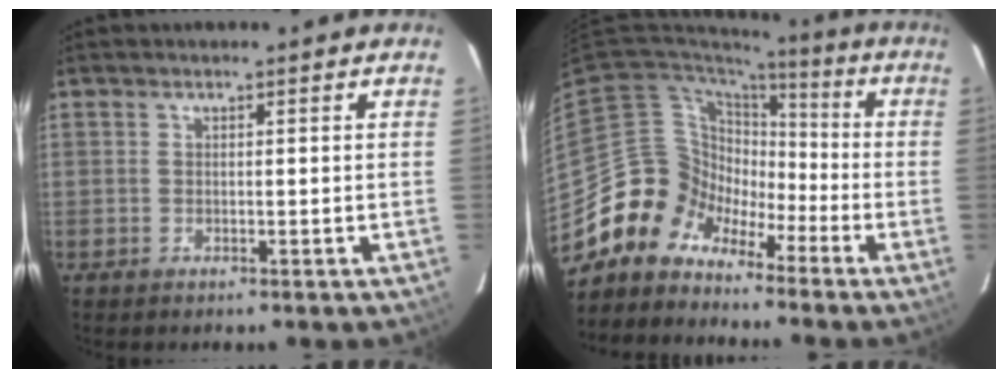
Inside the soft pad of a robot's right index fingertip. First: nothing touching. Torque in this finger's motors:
{"motor_torque": [0.91, -1.12, -0.06, -0.18]}